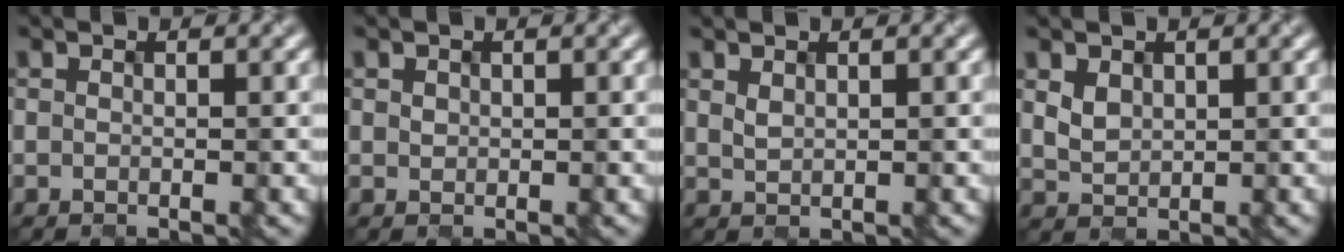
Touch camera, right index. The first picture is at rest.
{"total": 0.6, "force": [0.3, 0.5, 0.1], "torque": [-0.003, -0.001, 0.009]}
{"total": 0.8, "force": [0.6, 0.4, 0.4], "torque": [-0.010, -0.001, 0.015]}
{"total": 1.7, "force": [0.8, 1.4, 0.8], "torque": [-0.022, -0.003, 0.021]}